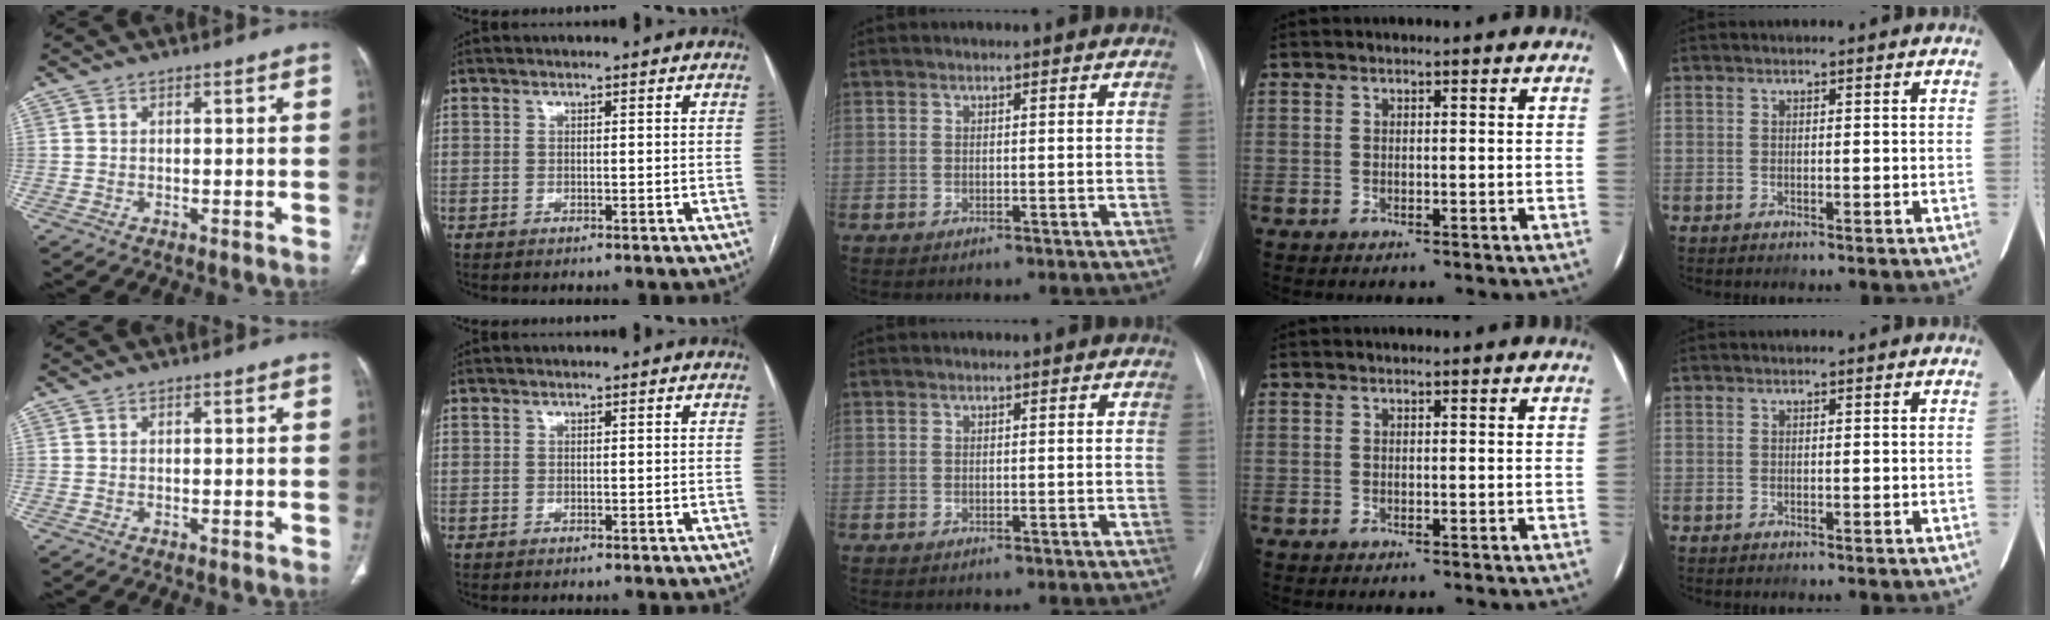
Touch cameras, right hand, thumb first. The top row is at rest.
{}